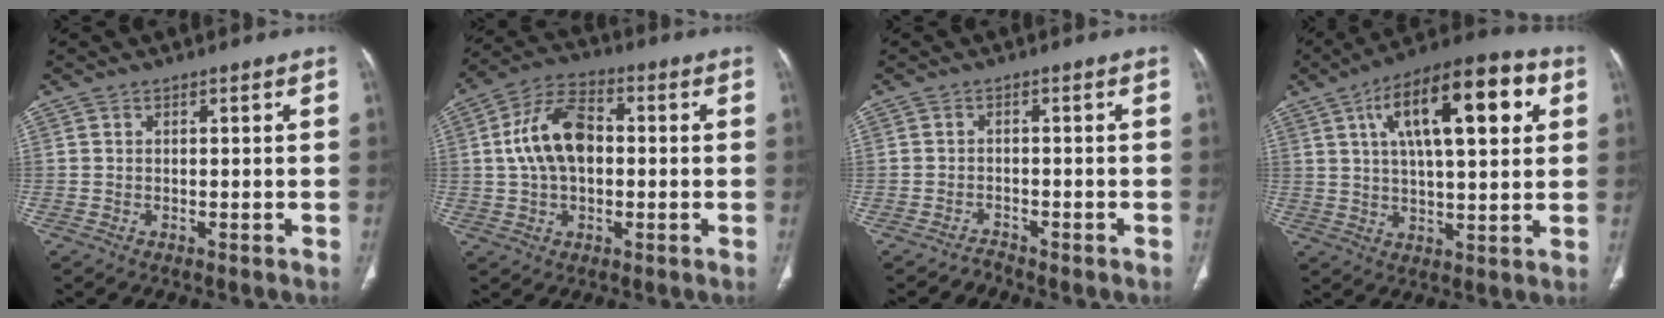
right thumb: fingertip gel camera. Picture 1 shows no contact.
{"total": 12.1, "force": [0.8, 7.4, 9.5], "torque": [-0.176, 0.026, 0.009]}
{"total": 1.5, "force": [-1.4, 0.5, -0.3], "torque": [0.002, 0.006, -0.025]}
{"total": 19.8, "force": [6.7, 7.5, 17.1], "torque": [-0.247, 0.008, 0.096]}